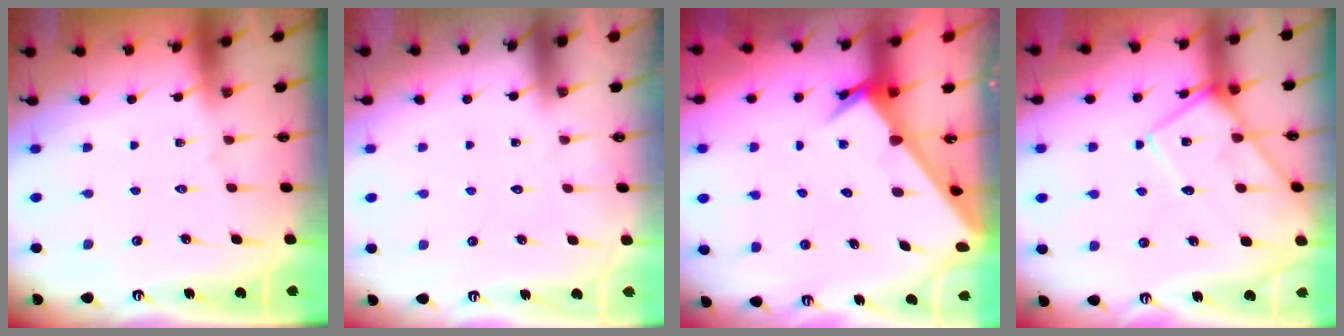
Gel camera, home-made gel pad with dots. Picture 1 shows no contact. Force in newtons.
{"total": 1.5, "press": 1.5, "slide": 0.2}
{"total": 2.4, "press": 2.4, "slide": 0.2}
{"total": 10.3, "press": 10.2, "slide": 0.9}